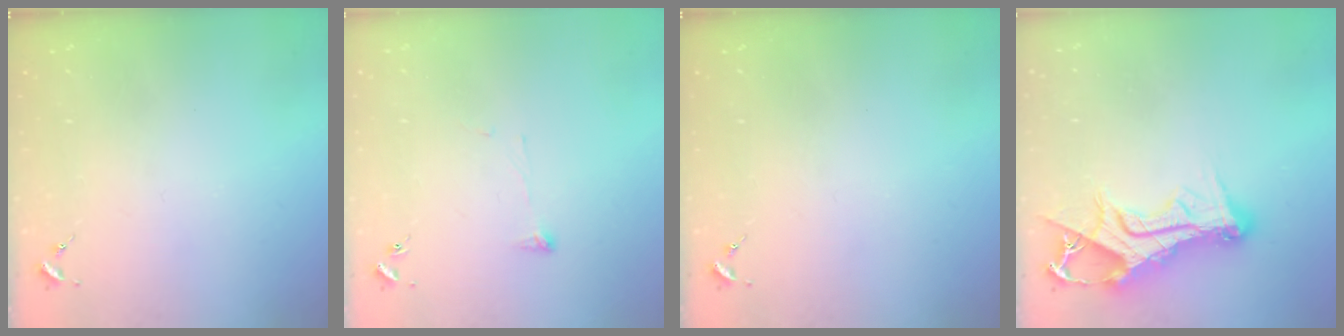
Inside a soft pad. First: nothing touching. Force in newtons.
{"total": 3.7, "press": 3.6, "slide": 0.7}
{"total": 0.0}
{"total": 14.7, "press": 14.6, "slide": 1.7}